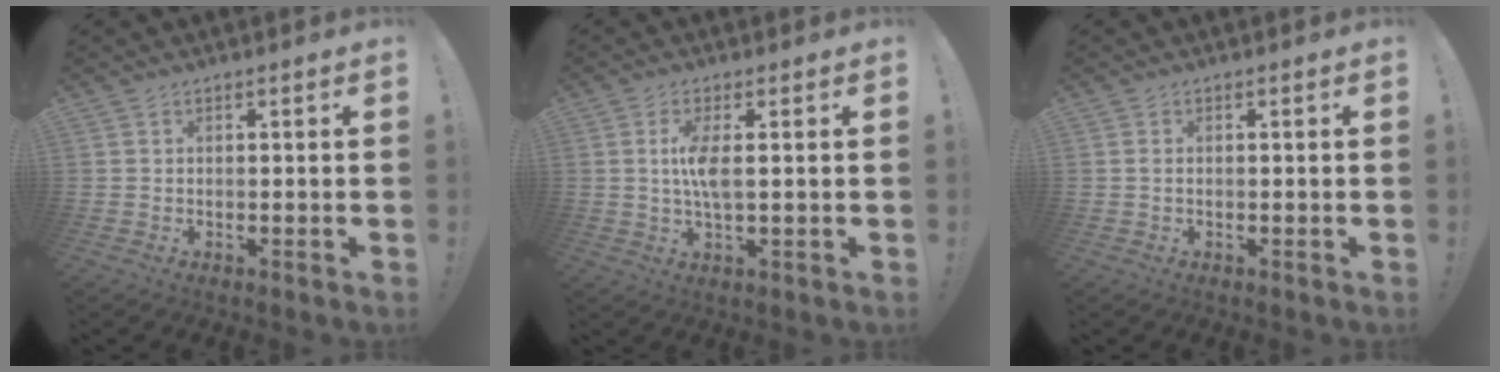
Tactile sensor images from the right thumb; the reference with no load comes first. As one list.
[{"total": 6.5, "force": [0.8, 1.9, 6.2], "torque": [-0.123, -0.007, 0.009]}, {"total": 0.6, "force": [0.1, 0.0, 0.6], "torque": [-0.019, 0.003, 0.004]}]